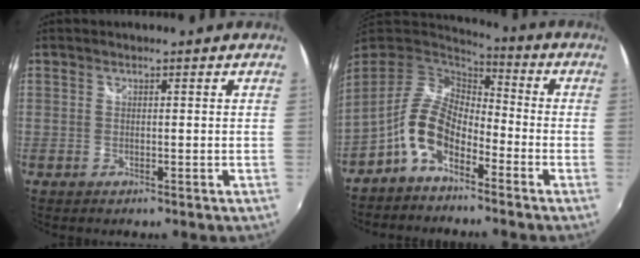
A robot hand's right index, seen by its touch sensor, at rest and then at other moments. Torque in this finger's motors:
{"motor_torque": [1.01, -0.98, 0.72, 0.13]}